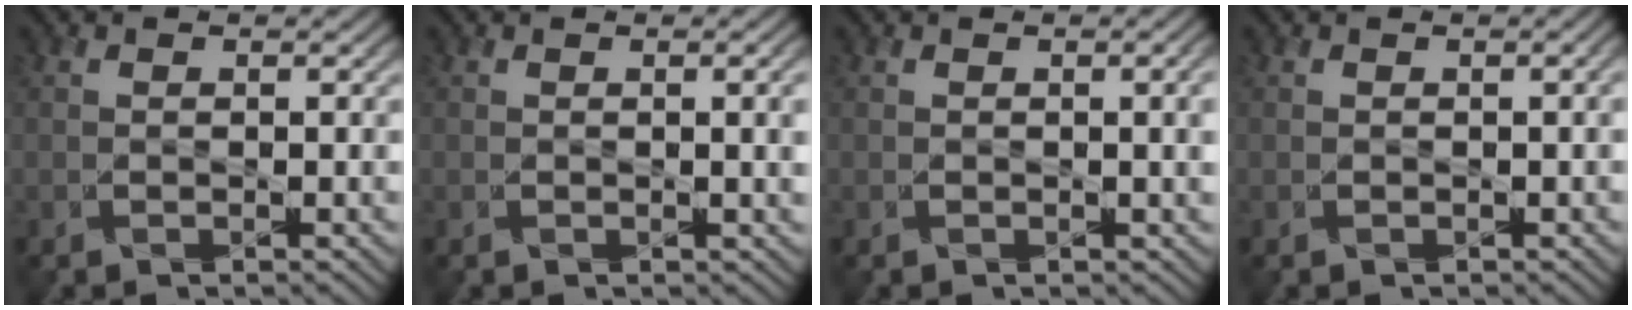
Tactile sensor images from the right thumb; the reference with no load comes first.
{"total": 2.5, "force": [0.3, 0.4, 2.4], "torque": [-0.035, 0.005, 0.006]}
{"total": 2.4, "force": [0.3, 0.4, 2.3], "torque": [-0.033, 0.005, 0.004]}
{"total": 0.9, "force": [0.1, 0.0, 0.9], "torque": [-0.013, 0.005, 0.001]}